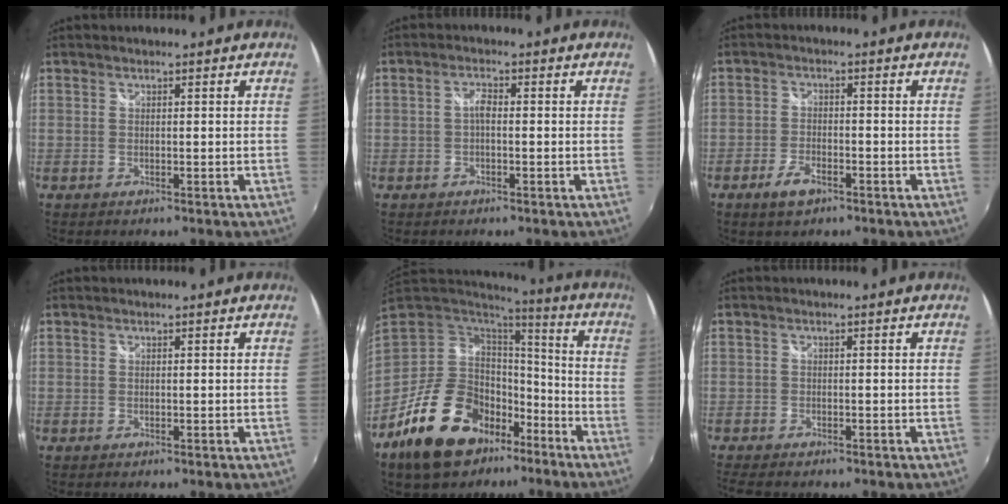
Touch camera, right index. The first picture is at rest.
{"total": 1.9, "force": [-0.4, 0.8, 1.7], "torque": [-0.033, 0.006, -0.009]}
{"total": 4.6, "force": [-3.0, 2.2, 2.8], "torque": [-0.069, -0.005, -0.055]}
{"total": 0.0}
{"total": 20.7, "force": [-11.3, 12.8, 11.8], "torque": [-0.240, 0.000, -0.177]}
{"total": 4.3, "force": [-3.7, 1.3, 1.9], "torque": [-0.052, -0.023, -0.066]}